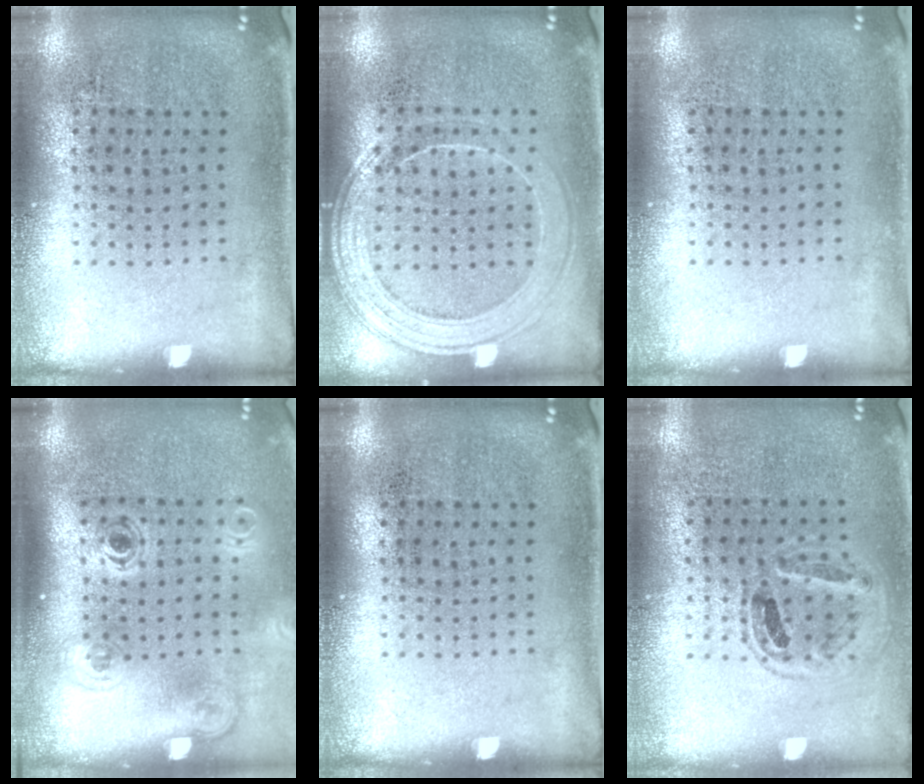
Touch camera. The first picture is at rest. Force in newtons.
{"total": 1.6, "press": 1.5, "slide": 0.4}
{"total": 0.0}
{"total": 1.8, "press": 1.2, "slide": 1.3}
{"total": 0.0}
{"total": 0.9, "press": 0.8, "slide": 0.3}